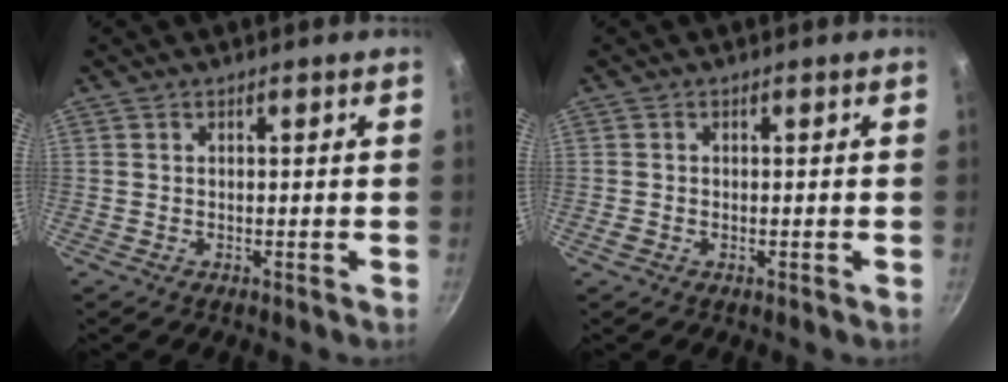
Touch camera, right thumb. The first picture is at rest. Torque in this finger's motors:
{"motor_torque": [0.22, -0.02, 0.14, -0.02, 0.04]}